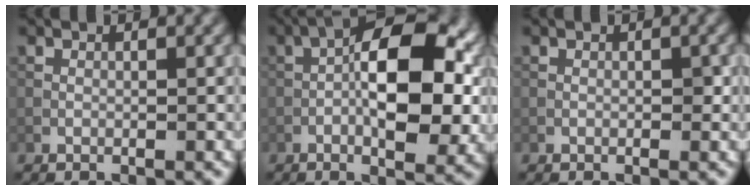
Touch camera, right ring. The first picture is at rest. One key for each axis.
{"total": 10.0, "fx": -1.2, "fy": 4.0, "fz": 9.1, "tx": -0.131, "ty": 0.009, "tz": -0.021}
{"total": 0.5, "fx": -0.1, "fy": 0.3, "fz": 0.4, "tx": -0.002, "ty": 0.001, "tz": -0.001}